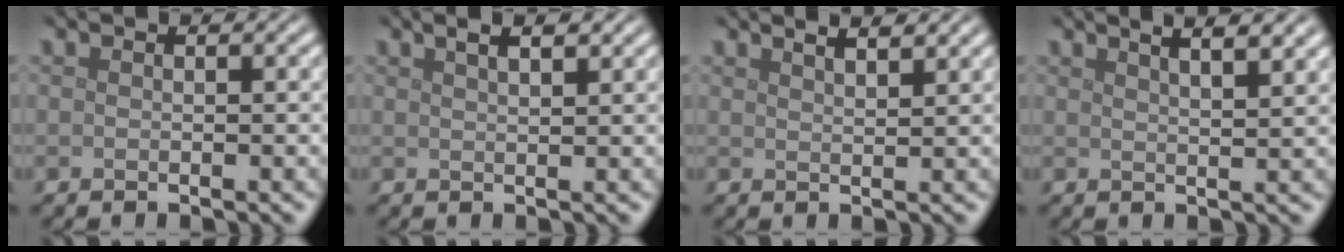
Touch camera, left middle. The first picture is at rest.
{"total": 4.1, "force": [2.6, 1.7, 2.7], "torque": [-0.015, 0.023, 0.011]}
{"total": 4.4, "force": [3.2, 1.6, 2.5], "torque": [-0.009, 0.031, 0.009]}
{"total": 7.1, "force": [4.7, 2.7, 4.6], "torque": [-0.028, 0.042, 0.035]}